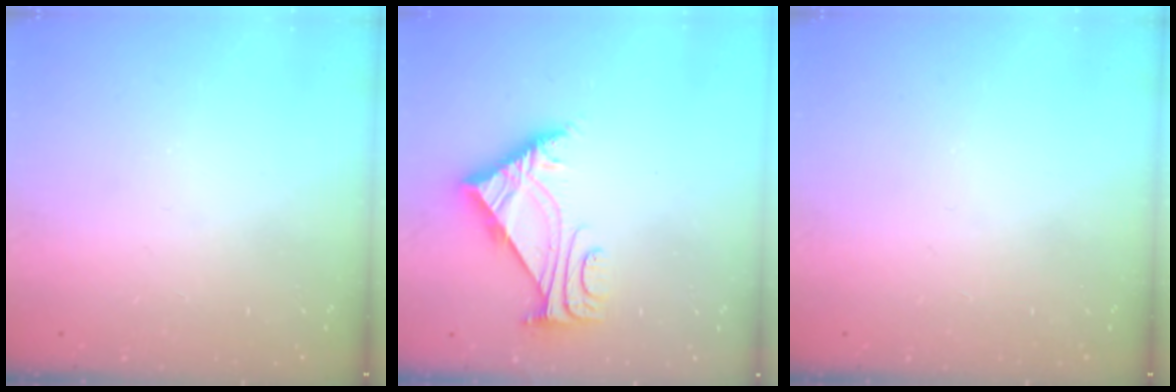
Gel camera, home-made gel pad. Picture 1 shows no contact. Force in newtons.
{"total": 7.2, "press": 7.2, "slide": 1.1}
{"total": 0.0}